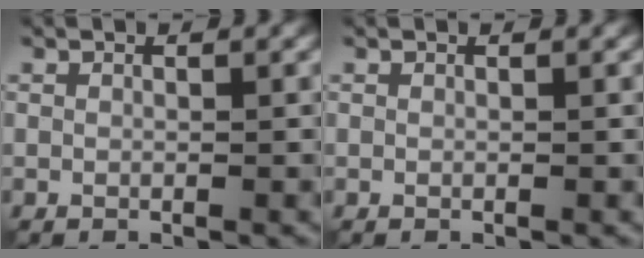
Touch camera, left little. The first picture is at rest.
{"total": 0.0}